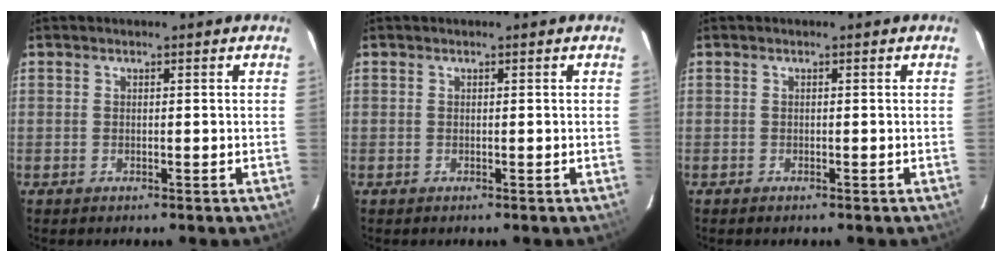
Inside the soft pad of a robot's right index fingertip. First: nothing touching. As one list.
[{"total": 0.0}, {"total": 0.0}]